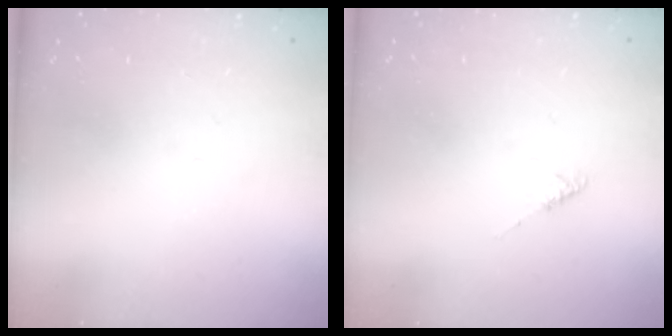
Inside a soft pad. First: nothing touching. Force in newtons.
{"total": 2.0, "press": 1.9, "slide": 0.4}